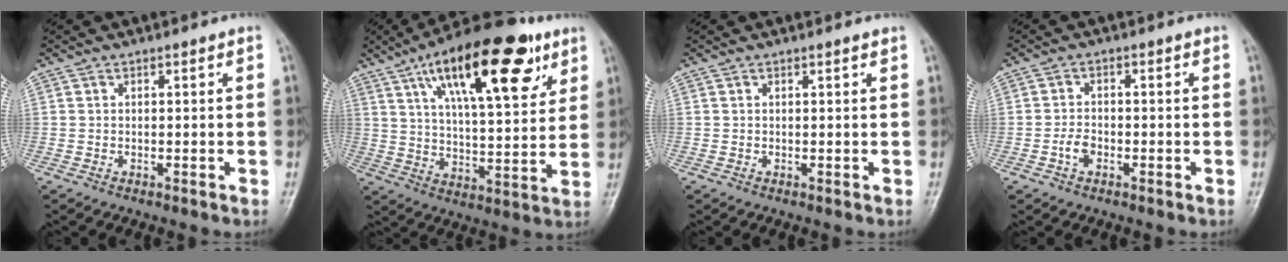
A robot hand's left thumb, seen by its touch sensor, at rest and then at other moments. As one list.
[{"total": 23.3, "force": [11.9, 8.5, 18.2], "torque": [-0.260, -0.025, 0.189]}, {"total": 0.6, "force": [0.4, 0.0, 0.3], "torque": [-0.007, -0.001, 0.006]}, {"total": 2.8, "force": [-1.2, 1.8, 1.8], "torque": [-0.031, 0.012, -0.024]}]